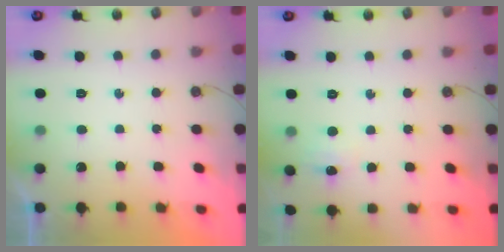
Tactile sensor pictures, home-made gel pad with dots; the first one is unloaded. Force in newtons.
{"total": 5.5, "press": 5.5, "slide": 0.6}